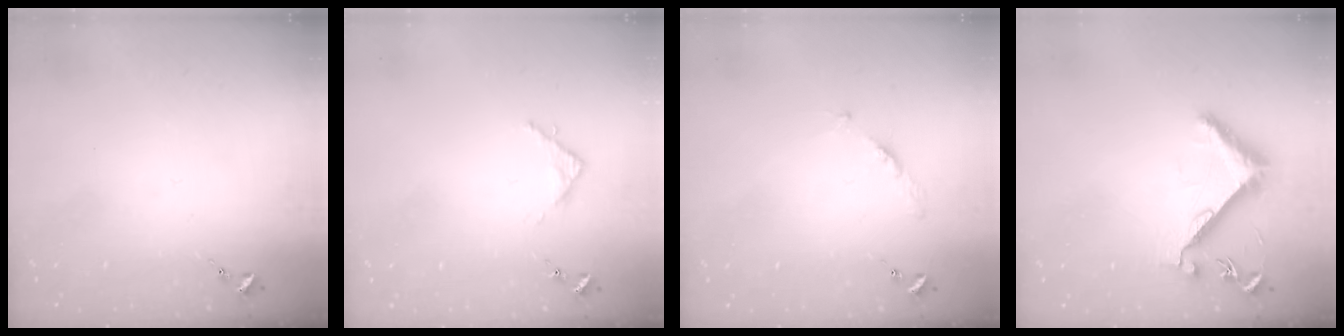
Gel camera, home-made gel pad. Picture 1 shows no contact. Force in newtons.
{"total": 3.1, "press": 3.1, "slide": 0.4}
{"total": 3.9, "press": 3.9, "slide": 0.5}
{"total": 8.6, "press": 8.6, "slide": 0.7}